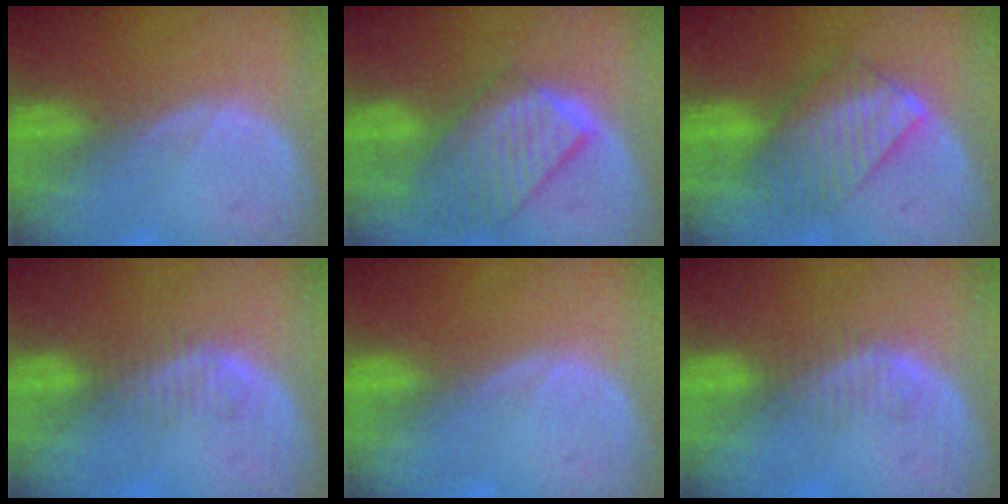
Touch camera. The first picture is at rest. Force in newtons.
{"total": 9.8, "press": 8.6, "slide": 4.7}
{"total": 7.4, "press": 7.4, "slide": 0.1}
{"total": 2.2, "press": 2.0, "slide": 0.9}
{"total": 0.0}
{"total": 2.2, "press": 2.0, "slide": 0.9}